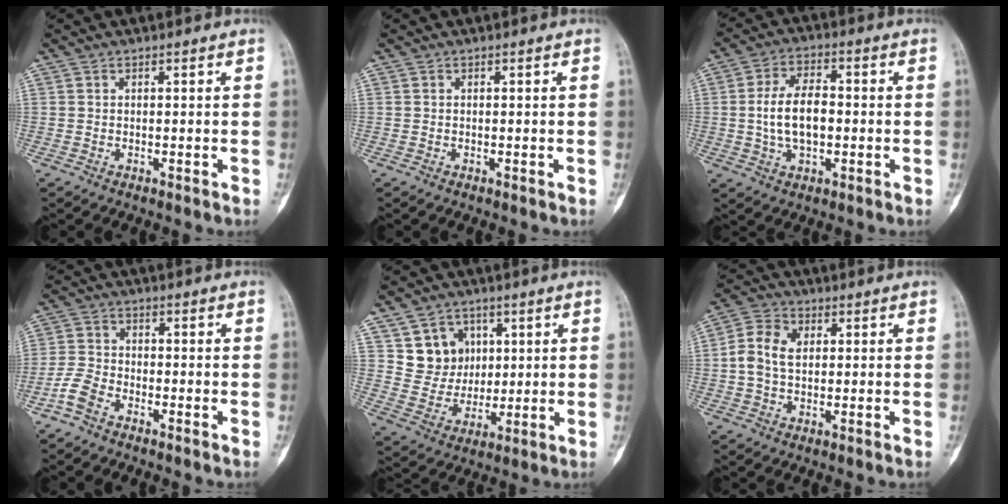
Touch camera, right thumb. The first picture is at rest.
{"total": 0.0}
{"total": 9.8, "force": [-0.4, 5.6, 8.1], "torque": [-0.145, 0.013, -0.008]}
{"total": 4.7, "force": [-3.2, 2.3, 2.5], "torque": [-0.049, 0.014, -0.073]}
{"total": 9.3, "force": [3.6, 8.2, 2.6], "torque": [-0.002, -0.015, 0.070]}
{"total": 6.6, "force": [0.4, 4.6, 4.8], "torque": [-0.102, 0.021, 0.005]}